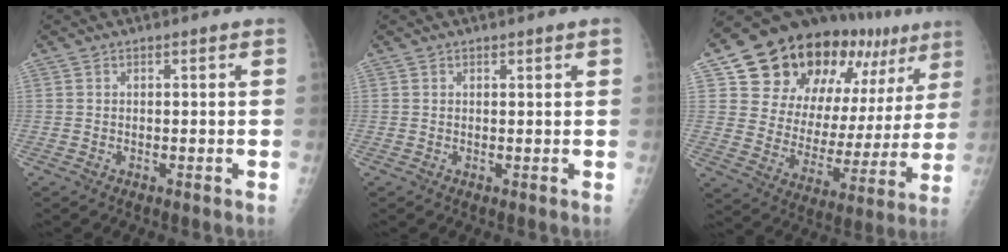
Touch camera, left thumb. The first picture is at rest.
{"total": 0.7, "force": [0.4, 0.2, 0.5], "torque": [-0.008, -0.001, 0.007]}
{"total": 27.2, "force": [15.8, 15.0, 16.3], "torque": [-0.205, -0.018, 0.244]}